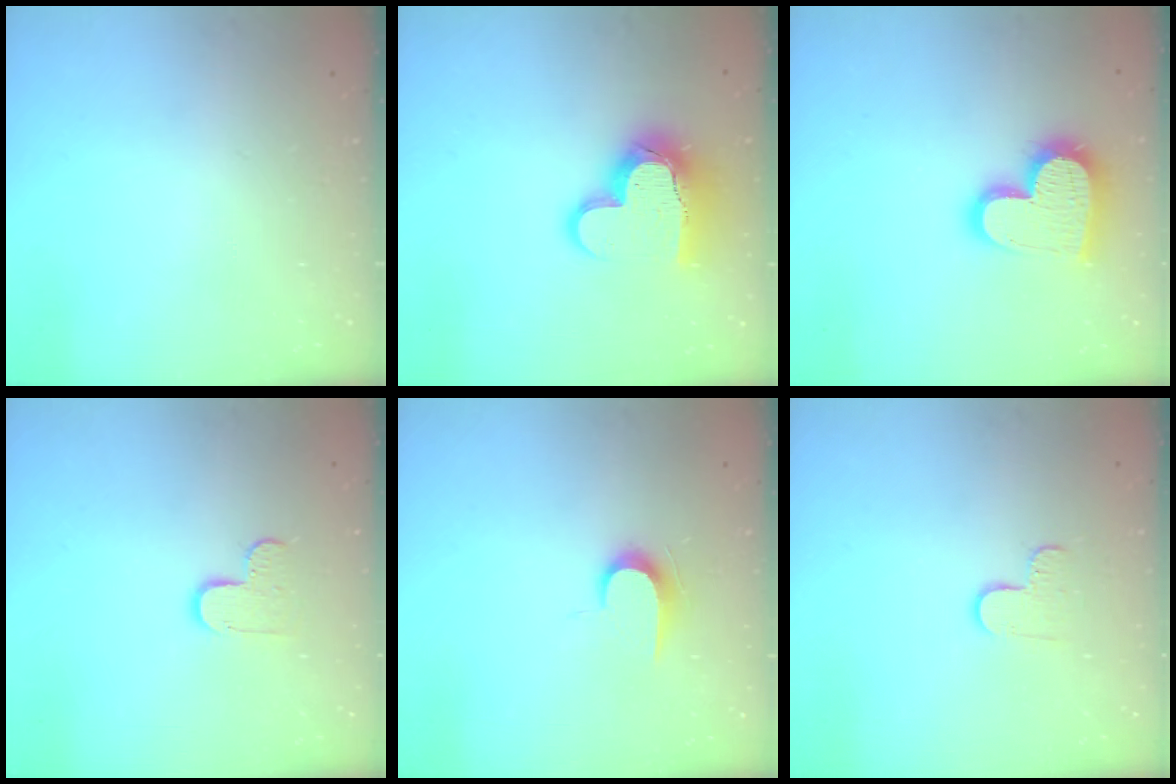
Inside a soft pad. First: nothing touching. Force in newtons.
{"total": 15.5, "press": 15.4, "slide": 1.8}
{"total": 18.2, "press": 18.1, "slide": 1.3}
{"total": 6.2, "press": 6.2, "slide": 0.3}
{"total": 7.2, "press": 7.1, "slide": 0.7}
{"total": 5.4, "press": 5.4, "slide": 0.5}